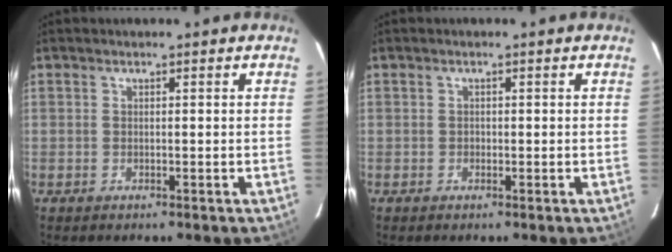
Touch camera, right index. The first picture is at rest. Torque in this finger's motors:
{"motor_torque": [0.06, 0.06, -0.01, 0.00]}